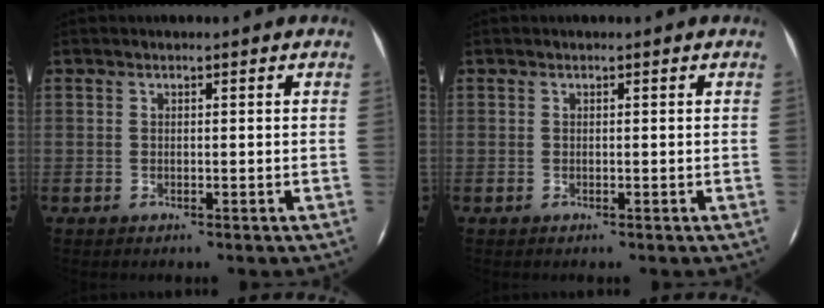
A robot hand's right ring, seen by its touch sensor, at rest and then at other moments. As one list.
[{"total": 0.0}]